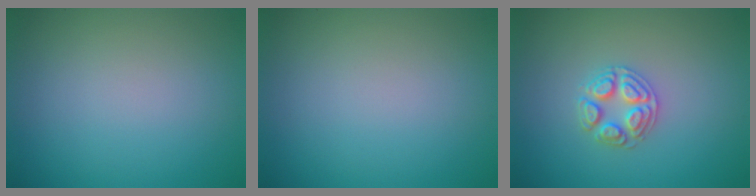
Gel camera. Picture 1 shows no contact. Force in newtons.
{"total": 0.0}
{"total": 2.6, "press": 2.6, "slide": 0.2}